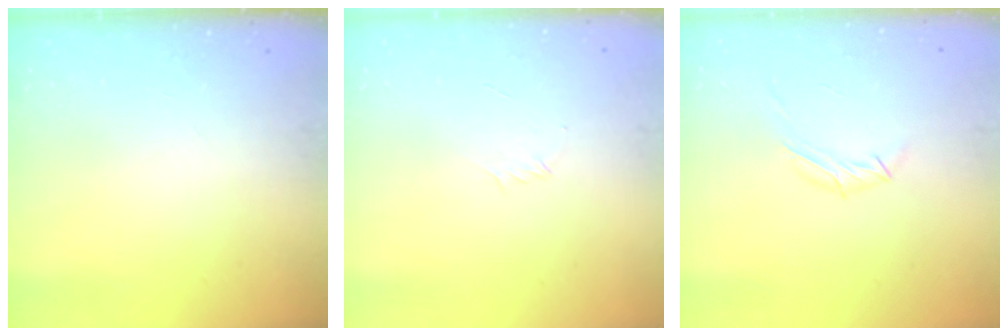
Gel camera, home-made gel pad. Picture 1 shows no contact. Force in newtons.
{"total": 2.9, "press": 2.8, "slide": 0.8}
{"total": 6.4, "press": 6.3, "slide": 1.4}